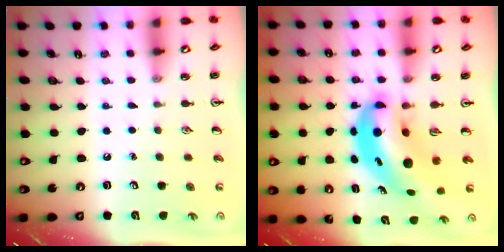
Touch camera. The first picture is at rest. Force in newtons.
{"total": 8.9, "press": 8.6, "slide": 2.3}